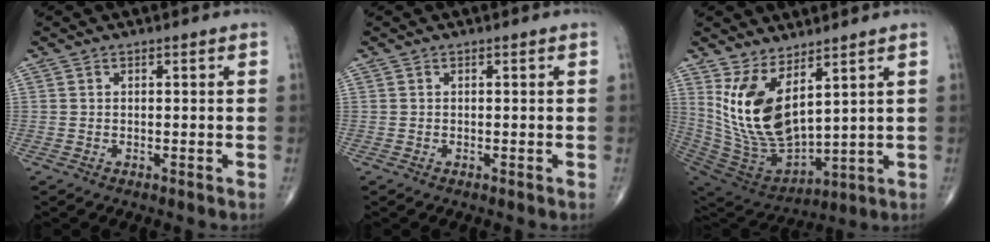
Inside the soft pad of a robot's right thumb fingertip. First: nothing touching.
{"total": 0.0}
{"total": 16.2, "force": [6.4, 7.5, 12.9], "torque": [-0.240, -0.054, 0.150]}